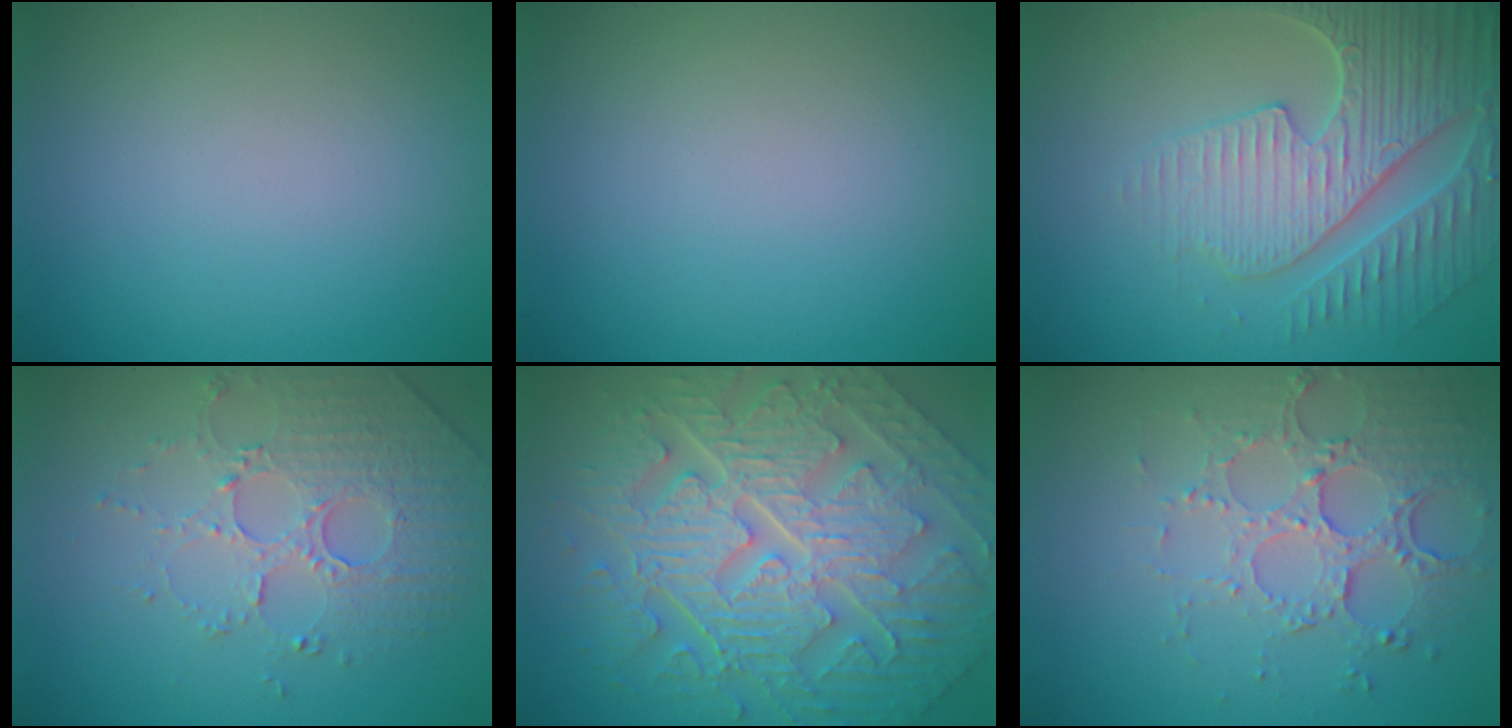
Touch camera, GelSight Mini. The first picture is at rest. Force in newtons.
{"total": 0.0}
{"total": 6.0, "press": 5.1, "slide": 3.1}
{"total": 5.1, "press": 3.5, "slide": 3.7}
{"total": 11.4, "press": 7.8, "slide": 8.3}
{"total": 5.1, "press": 3.7, "slide": 3.6}